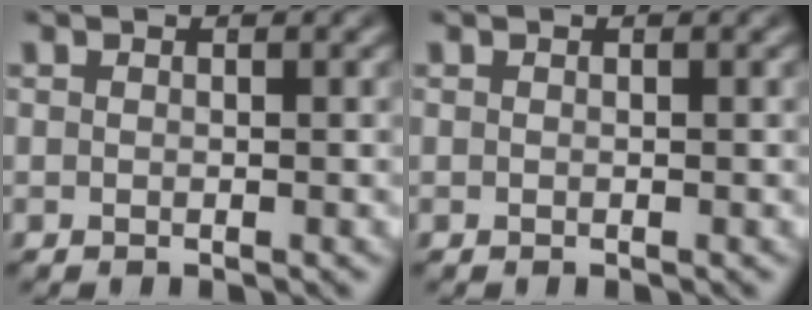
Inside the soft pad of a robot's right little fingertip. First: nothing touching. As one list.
[{"total": 0.0}]